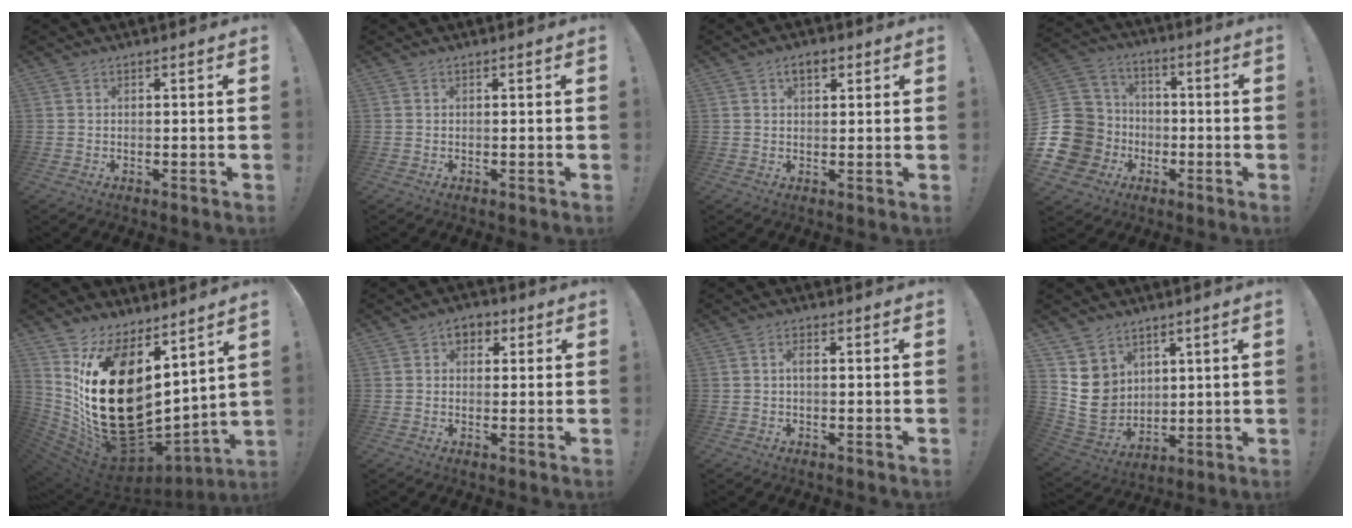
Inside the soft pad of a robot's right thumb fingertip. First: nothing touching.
{"total": 0.0}
{"total": 3.6, "force": [1.5, 2.2, 2.5], "torque": [-0.037, 0.002, 0.025]}
{"total": 17.7, "force": [-3.8, 15.7, 7.1], "torque": [-0.140, 0.029, -0.030]}
{"total": 26.6, "force": [2.4, 15.9, 21.1], "torque": [-0.416, -0.039, 0.074]}
{"total": 4.5, "force": [1.1, 3.7, 2.2], "torque": [-0.016, 0.000, 0.017]}
{"total": 1.9, "force": [-0.2, 0.6, 1.8], "torque": [-0.043, 0.010, -0.004]}
{"total": 10.9, "force": [3.7, 9.5, 3.7], "torque": [-0.072, -0.036, 0.082]}